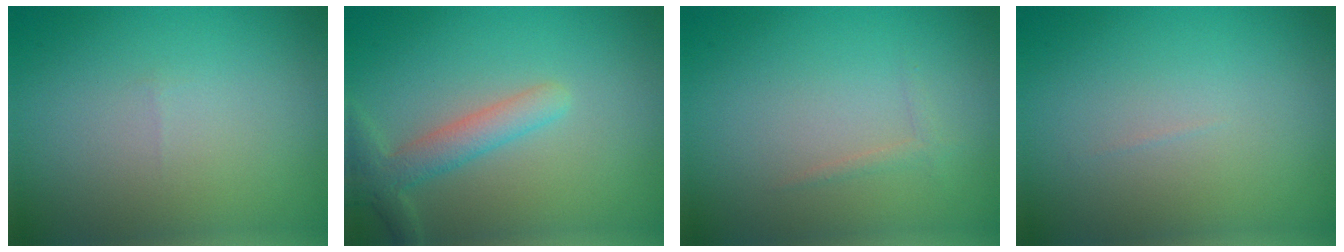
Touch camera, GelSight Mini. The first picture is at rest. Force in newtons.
{"total": 3.0, "press": 3.0, "slide": 0.2}
{"total": 0.6, "press": 0.6, "slide": 0.1}
{"total": 0.0}